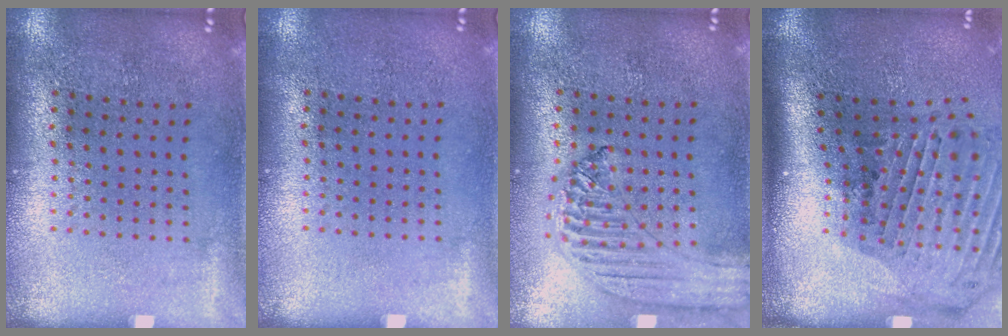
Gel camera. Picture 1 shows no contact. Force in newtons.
{"total": 0.0}
{"total": 1.3, "press": 1.2, "slide": 0.2}
{"total": 3.0, "press": 2.1, "slide": 2.0}